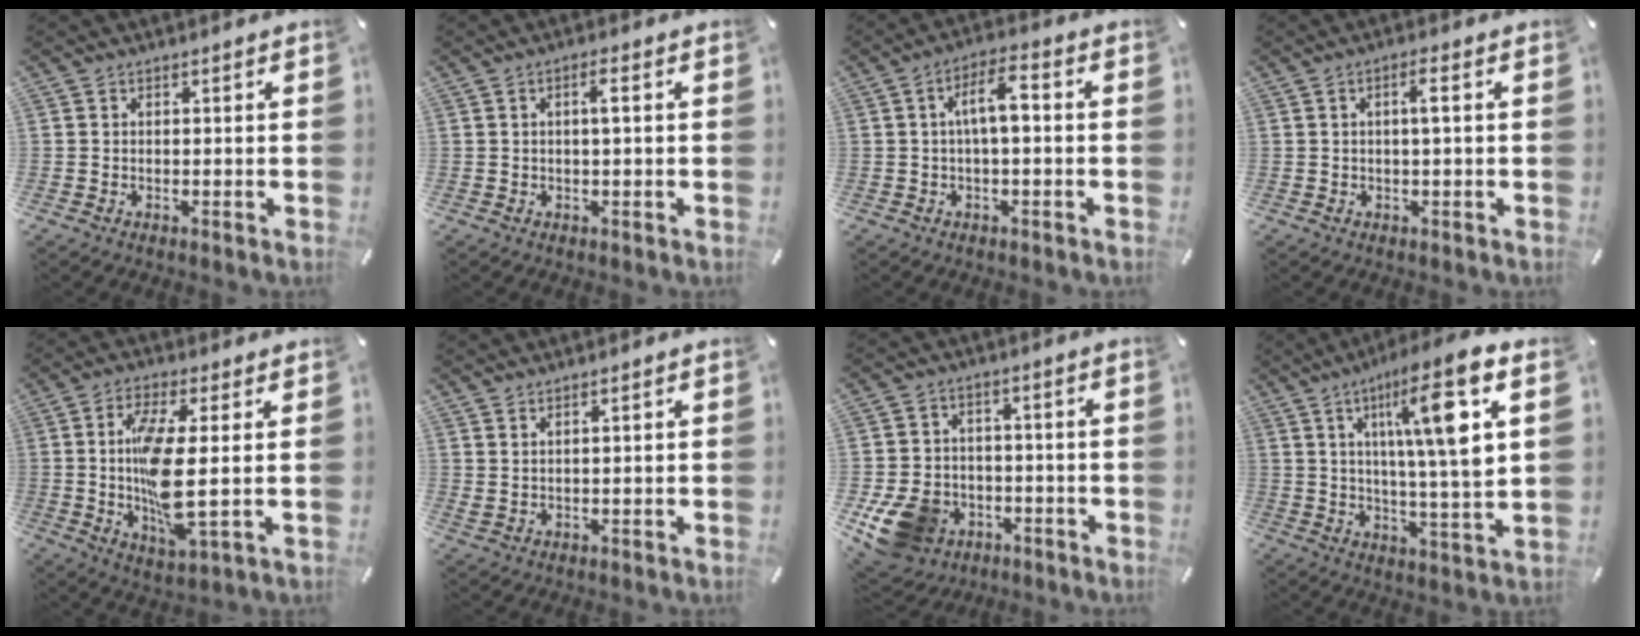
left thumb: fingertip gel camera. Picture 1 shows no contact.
{"total": 2.7, "force": [0.3, 0.4, 2.6], "torque": [-0.052, 0.004, 0.003]}
{"total": 7.0, "force": [0.4, 2.7, 6.4], "torque": [-0.113, 0.017, 0.003]}
{"total": 3.1, "force": [0.3, 0.5, 3.0], "torque": [-0.059, 0.005, 0.002]}
{"total": 13.0, "force": [0.5, 3.3, 12.6], "torque": [-0.270, -0.019, 0.004]}
{"total": 2.1, "force": [1.7, -0.3, 1.2], "torque": [-0.025, -0.005, 0.031]}
{"total": 11.8, "force": [-4.8, 9.3, 5.3], "torque": [-0.122, 0.027, -0.080]}
{"total": 16.9, "force": [7.2, 3.0, 15.0], "torque": [-0.236, -0.028, 0.101]}